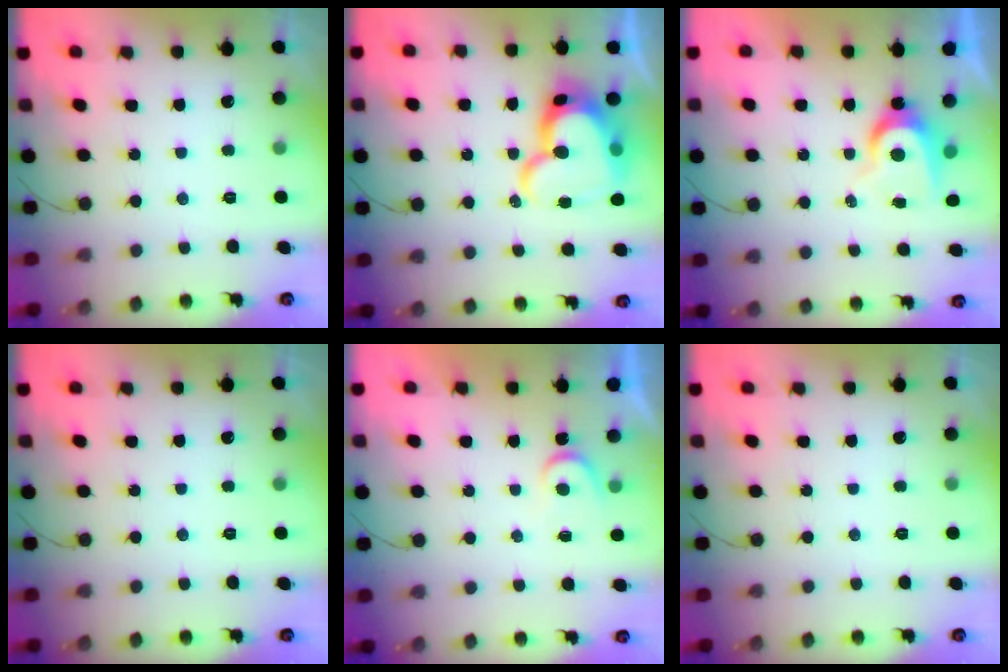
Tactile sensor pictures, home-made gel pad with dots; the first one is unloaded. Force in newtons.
{"total": 19.2, "press": 19.1, "slide": 2.0}
{"total": 7.2, "press": 7.2, "slide": 0.5}
{"total": 0.0}
{"total": 3.4, "press": 3.4, "slide": 0.4}
{"total": 0.0}